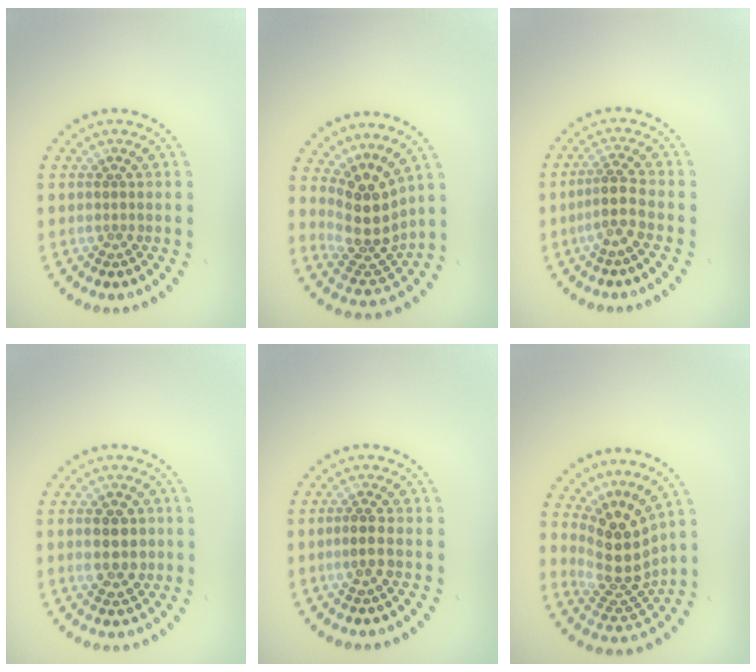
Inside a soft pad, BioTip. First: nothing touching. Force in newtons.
{"total": 4.3, "press": 3.3, "slide": 2.8}
{"total": 2.6, "press": 2.0, "slide": 1.7}
{"total": 3.6, "press": 3.6, "slide": 0.4}
{"total": 1.8, "press": 1.6, "slide": 0.7}
{"total": 5.1, "press": 3.7, "slide": 3.4}